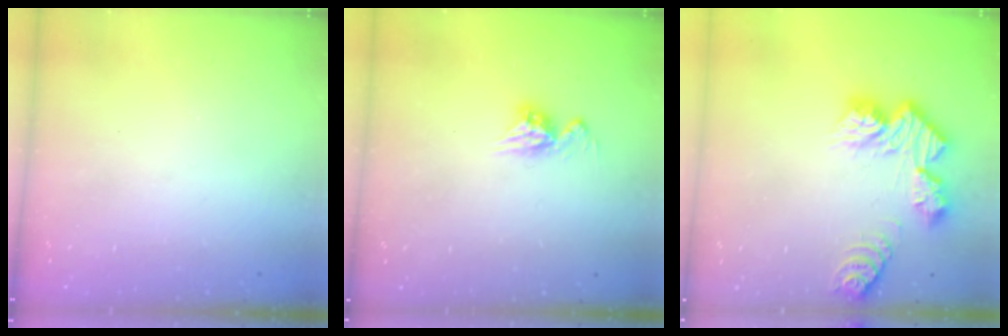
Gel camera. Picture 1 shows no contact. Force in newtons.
{"total": 8.0, "press": 8.0, "slide": 0.7}
{"total": 12.8, "press": 12.7, "slide": 1.1}